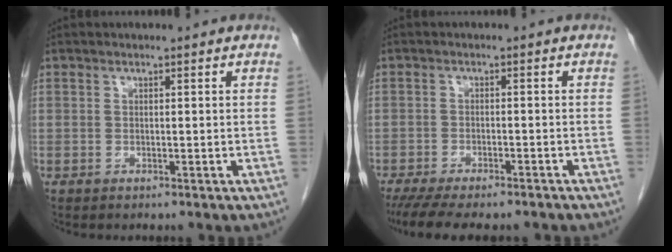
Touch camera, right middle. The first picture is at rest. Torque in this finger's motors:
{"motor_torque": [0.52, -0.37, 0.16, 0.09]}